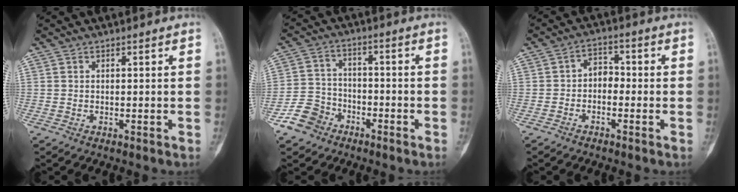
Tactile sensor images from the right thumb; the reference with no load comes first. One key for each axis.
{"total": 7.1, "fx": -4.6, "fy": 5.2, "fz": 1.4, "tx": -0.008, "ty": 0.036, "tz": -0.094}
{"total": 3.8, "fx": -1.2, "fy": 2.7, "fz": 2.3, "tx": -0.019, "ty": 0.023, "tz": -0.033}